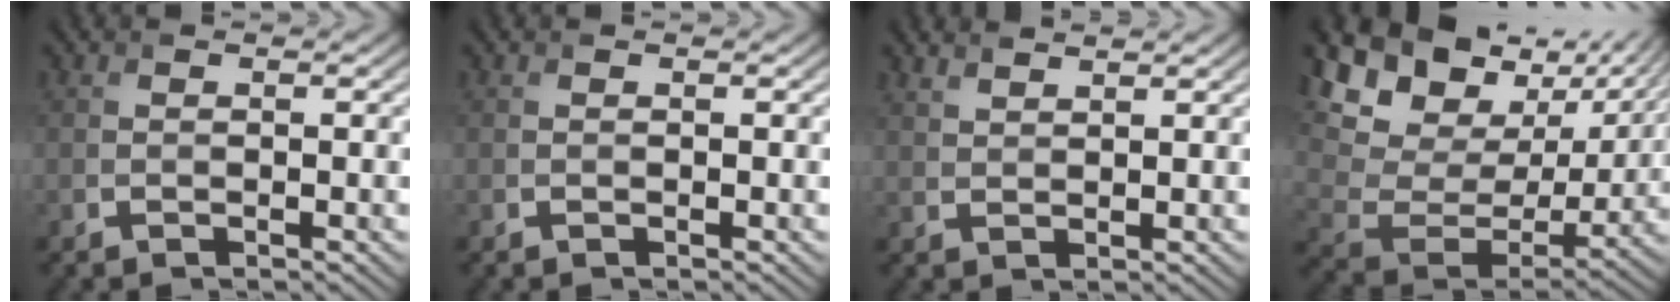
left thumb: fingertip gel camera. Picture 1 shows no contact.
{"total": 0.0}
{"total": 2.6, "force": [2.4, 0.6, 1.0], "torque": [-0.022, -0.001, 0.050]}
{"total": 16.9, "force": [8.1, 11.0, 9.9], "torque": [-0.220, 0.014, 0.159]}